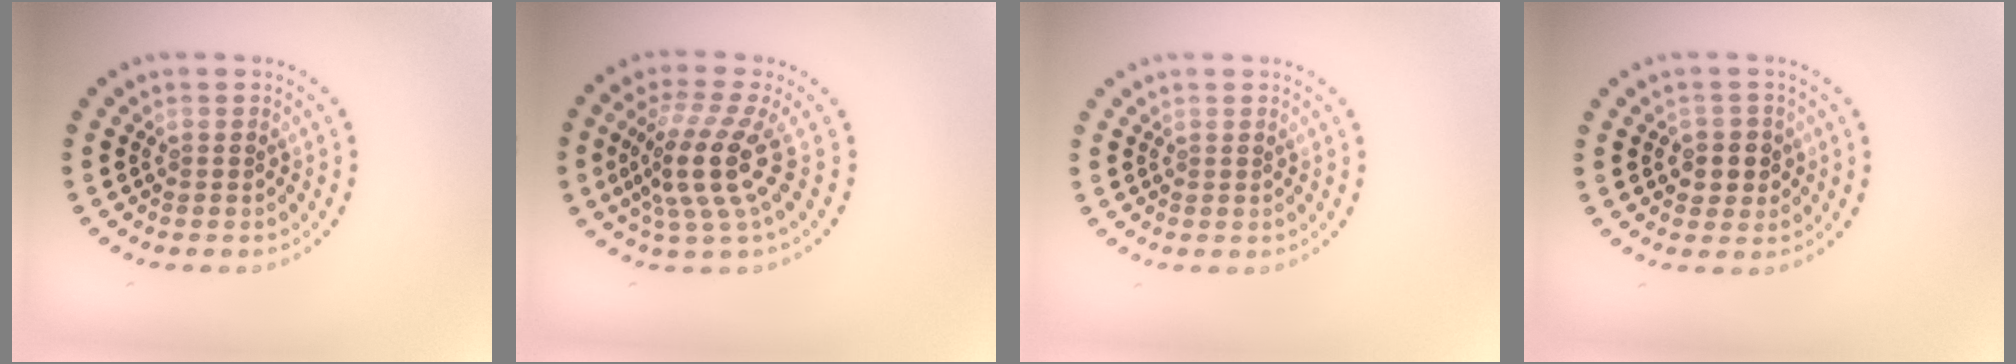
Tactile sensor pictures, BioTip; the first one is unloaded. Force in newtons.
{"total": 4.9, "press": 3.7, "slide": 3.3}
{"total": 0.0}
{"total": 2.4, "press": 2.3, "slide": 0.9}